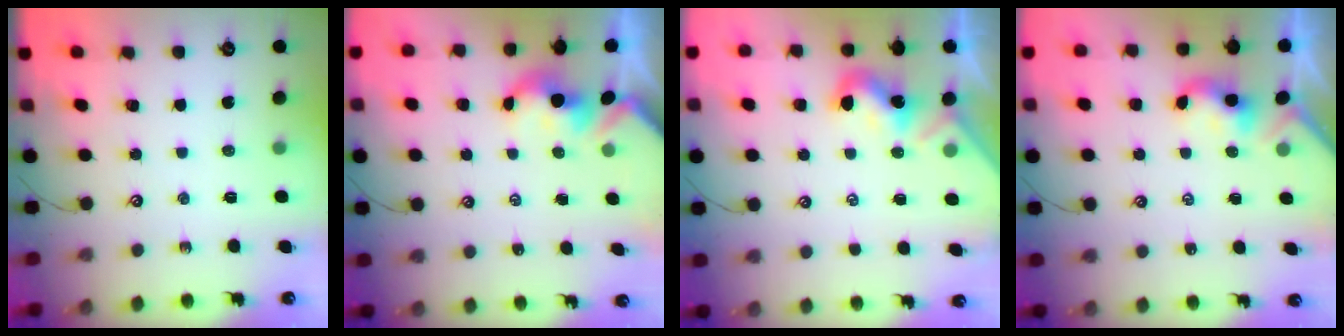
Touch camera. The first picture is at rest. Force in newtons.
{"total": 1.8, "press": 1.8, "slide": 0.2}
{"total": 1.8, "press": 1.8, "slide": 0.5}
{"total": 2.2, "press": 2.2, "slide": 0.2}